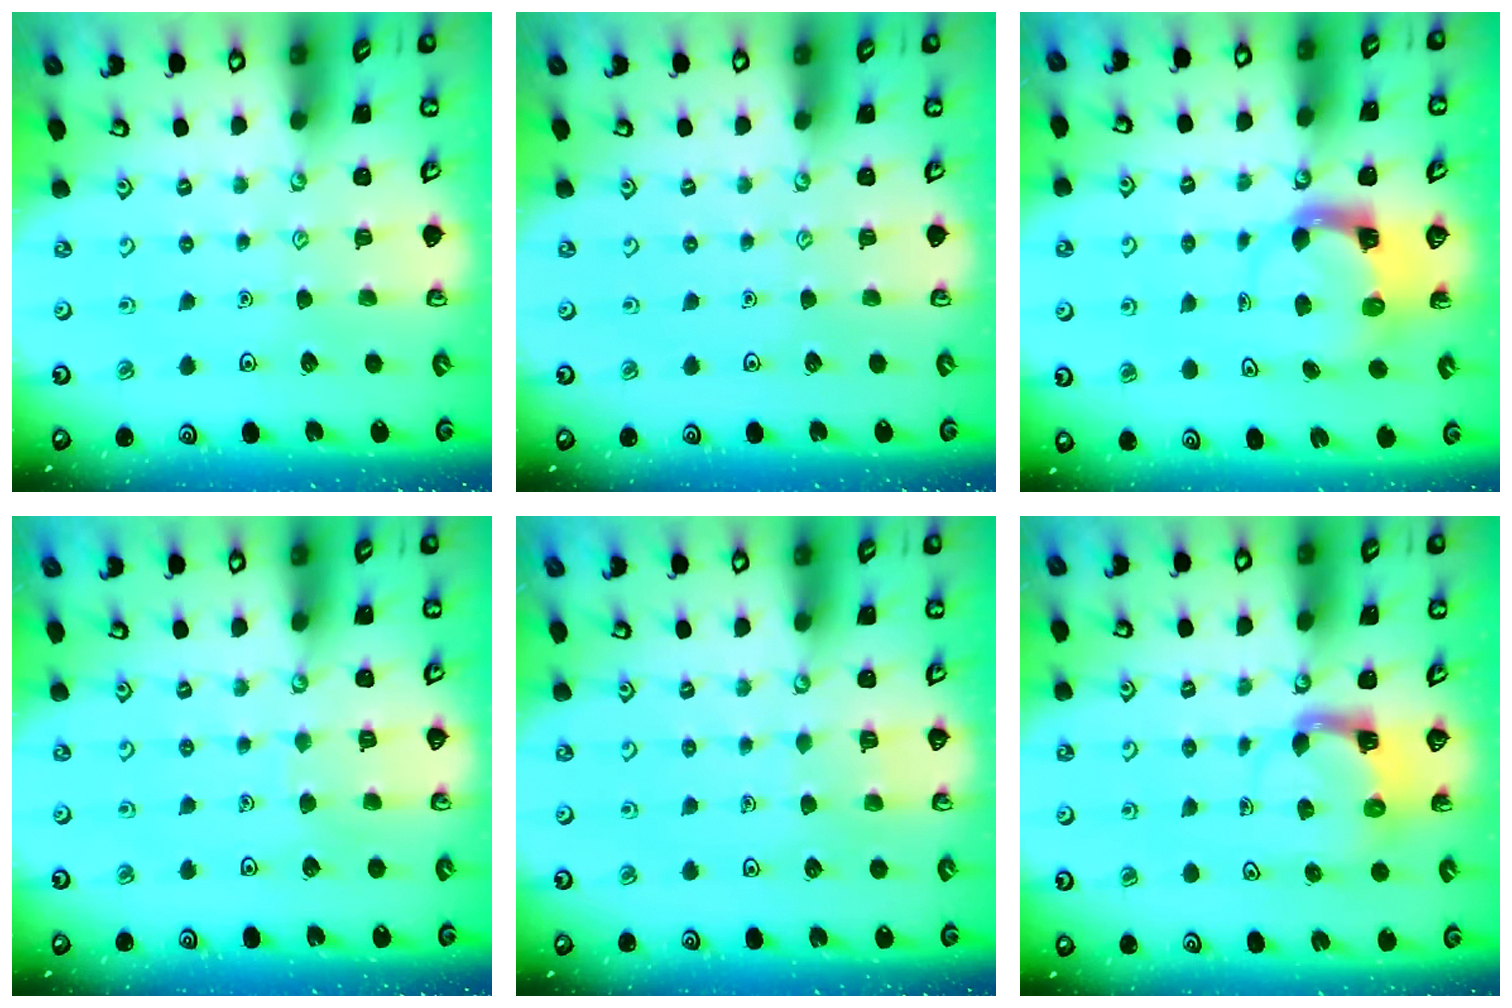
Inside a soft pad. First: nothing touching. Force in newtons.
{"total": 0.0}
{"total": 3.8, "press": 3.7, "slide": 0.5}
{"total": 4.7, "press": 4.7, "slide": 0.4}
{"total": 3.9, "press": 3.8, "slide": 0.3}
{"total": 4.0, "press": 3.9, "slide": 0.6}